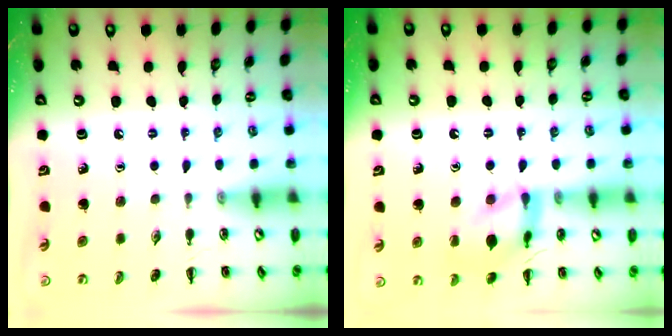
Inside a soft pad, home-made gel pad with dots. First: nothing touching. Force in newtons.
{"total": 13.2, "press": 13.2, "slide": 0.7}